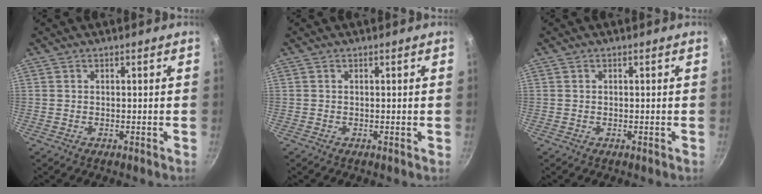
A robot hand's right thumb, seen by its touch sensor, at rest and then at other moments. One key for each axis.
{"total": 0.0}
{"total": 0.0}